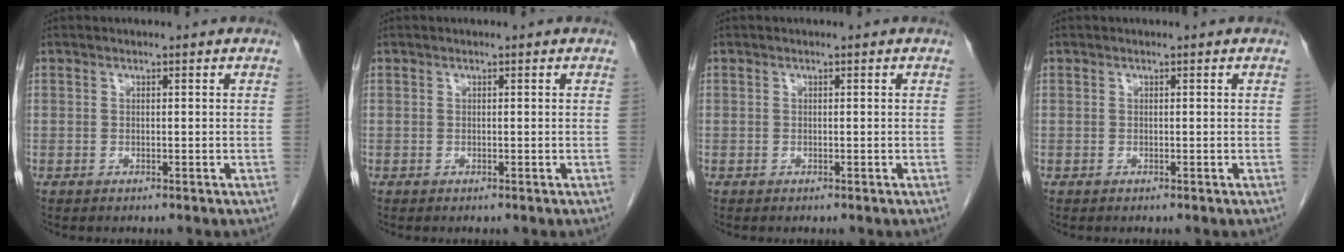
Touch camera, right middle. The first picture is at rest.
{"total": 0.0}
{"total": 0.0}
{"total": 0.0}